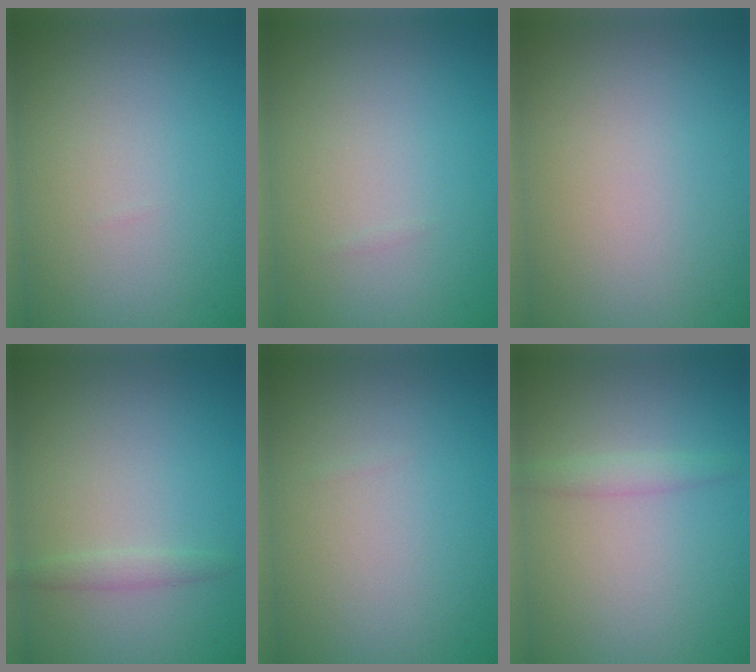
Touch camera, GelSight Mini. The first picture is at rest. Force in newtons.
{"total": 0.0}
{"total": 0.0}
{"total": 1.1, "press": 1.0, "slide": 0.1}
{"total": 0.0}
{"total": 1.3, "press": 1.3, "slide": 0.1}